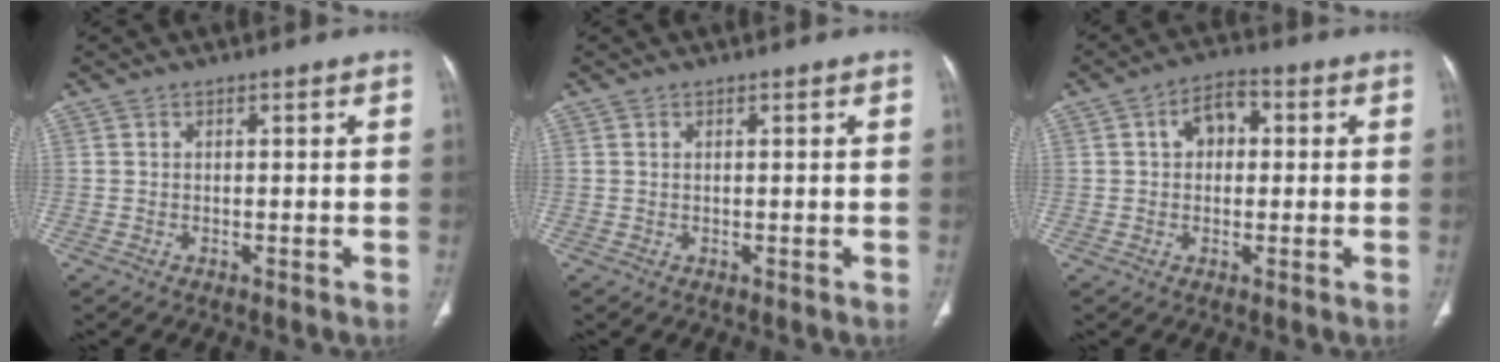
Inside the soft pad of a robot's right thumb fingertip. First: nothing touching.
{"total": 0.0}
{"total": 5.9, "force": [1.0, 4.0, 4.2], "torque": [-0.049, 0.014, 0.007]}